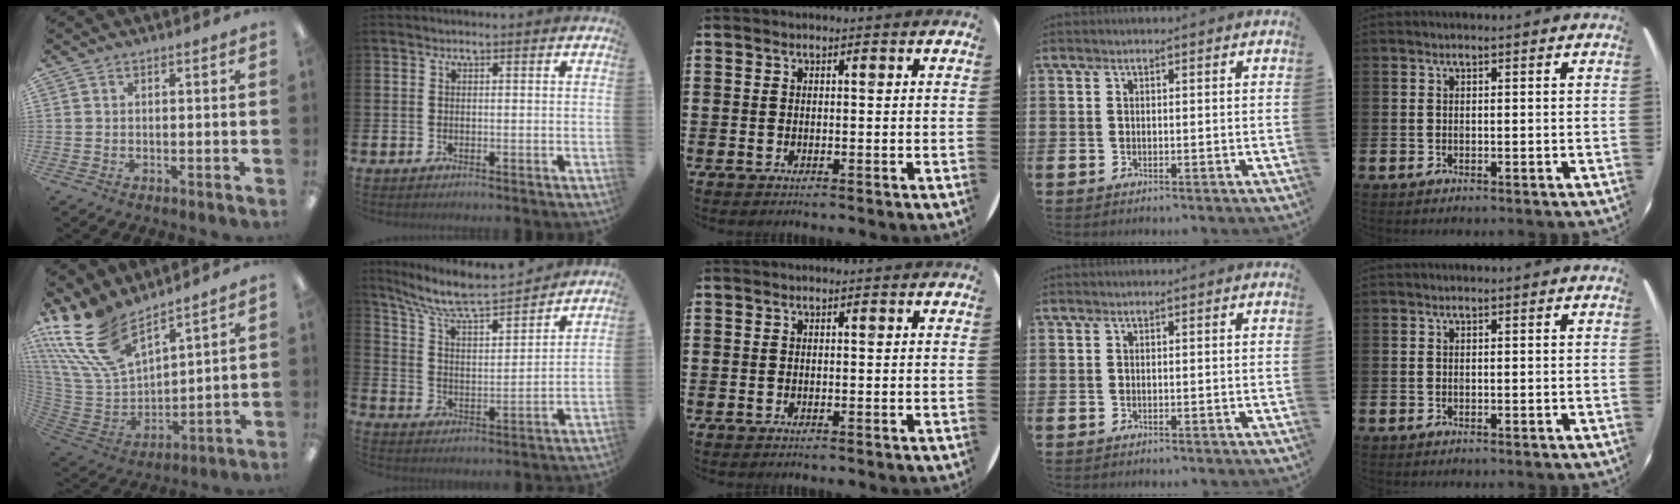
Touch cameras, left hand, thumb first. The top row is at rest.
{"thumb": {"total": 20.1, "force": [13.7, 9.6, 11.2], "torque": [-0.270, -0.073, 0.253]}, "index": {"total": 8.9, "force": [8.3, 1.0, 2.9], "torque": [-0.094, -0.060, 0.142]}}